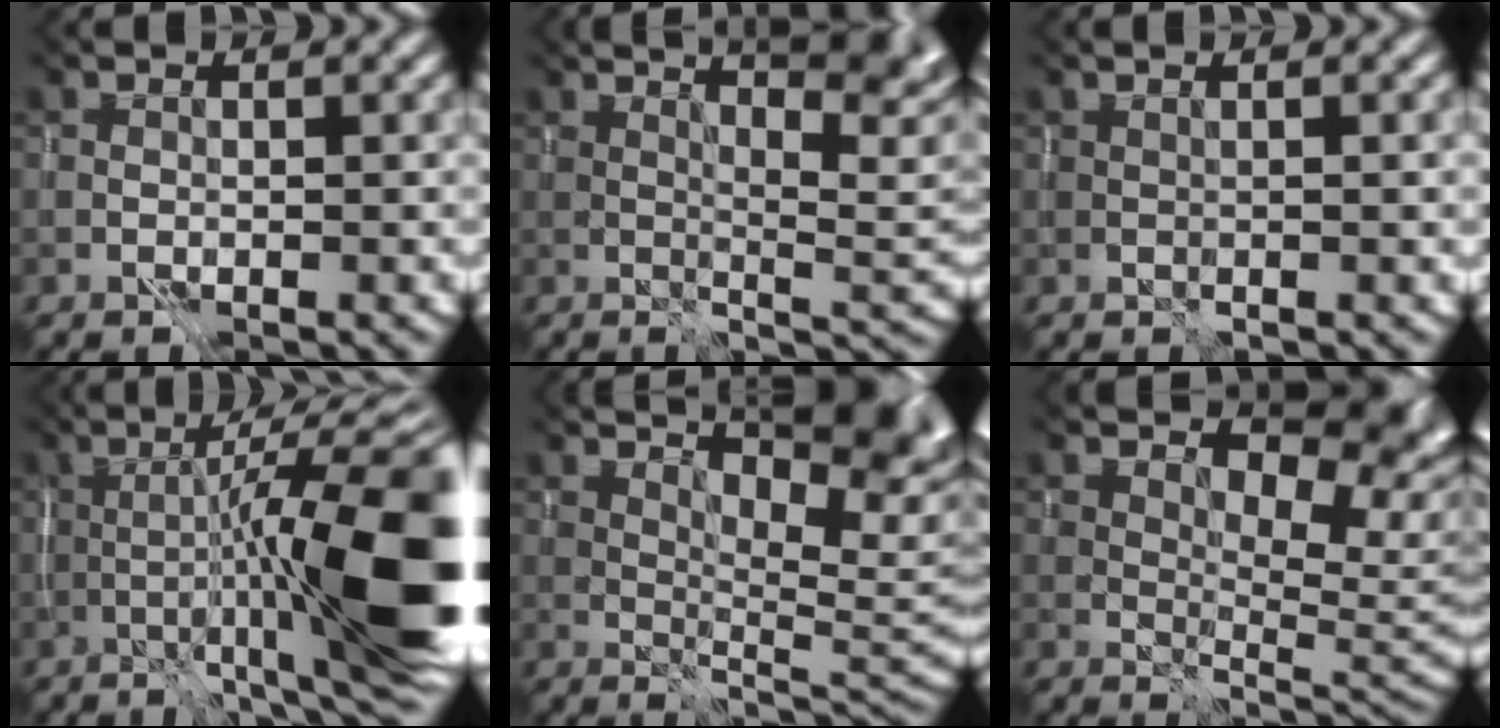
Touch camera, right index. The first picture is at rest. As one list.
[{"total": 6.8, "force": [3.3, 1.2, 5.8], "torque": [-0.060, 0.010, 0.062]}, {"total": 1.0, "force": [0.9, 0.2, 0.3], "torque": [-0.006, 0.000, 0.010]}, {"total": 12.8, "force": [-3.9, 0.6, 12.1], "torque": [-0.174, 0.010, -0.043]}, {"total": 7.4, "force": [4.5, 2.0, 5.6], "torque": [-0.078, -0.004, 0.091]}, {"total": 6.2, "force": [2.4, 2.8, 5.0], "torque": [-0.063, -0.014, 0.056]}]